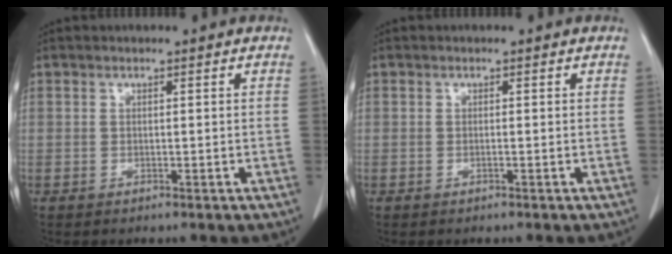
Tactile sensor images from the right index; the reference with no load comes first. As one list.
[{"total": 0.0}]